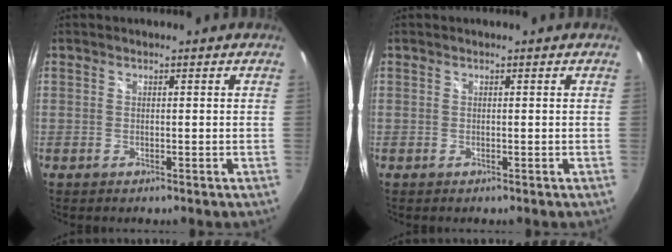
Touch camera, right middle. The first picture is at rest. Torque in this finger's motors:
{"motor_torque": [0.00, 0.00, 0.00, 0.01]}